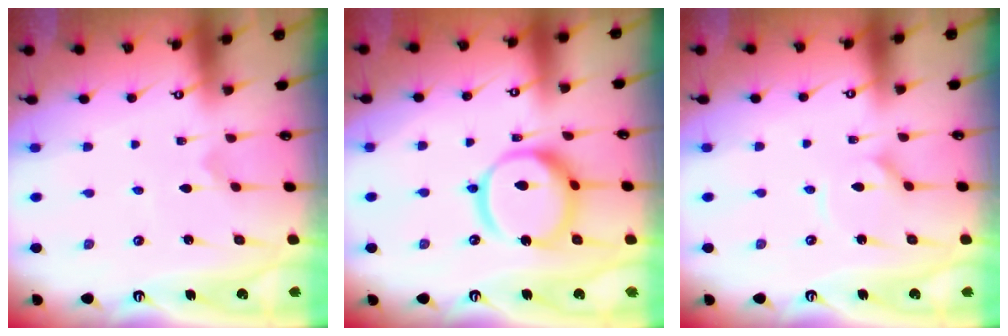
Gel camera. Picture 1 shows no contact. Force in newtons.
{"total": 15.1, "press": 15.0, "slide": 1.7}
{"total": 1.8, "press": 1.8, "slide": 0.3}